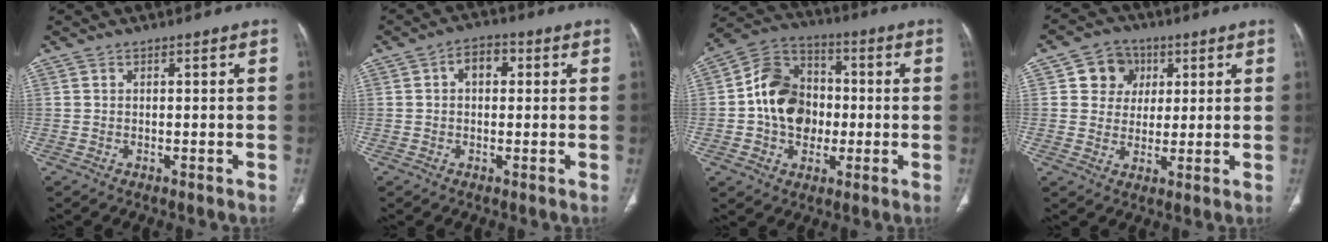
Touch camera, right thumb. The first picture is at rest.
{"total": 4.5, "force": [0.9, 3.0, 3.2], "torque": [-0.037, 0.014, 0.008]}
{"total": 14.7, "force": [-0.8, 11.7, 9.0], "torque": [-0.119, 0.029, -0.019]}
{"total": 7.8, "force": [2.5, 7.0, 2.4], "torque": [-0.001, -0.001, 0.038]}